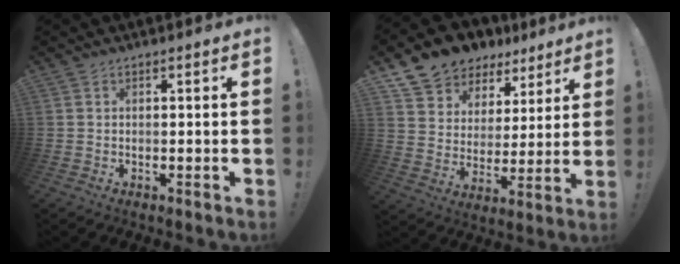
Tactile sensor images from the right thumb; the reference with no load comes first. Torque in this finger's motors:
{"motor_torque": [-0.14, 1.14, 0.22, 0.18, 0.05]}